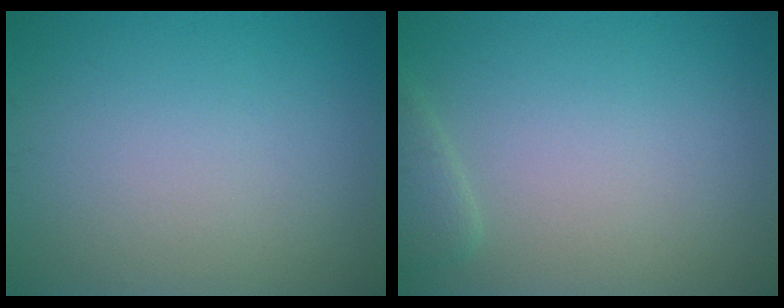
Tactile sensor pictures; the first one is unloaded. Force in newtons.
{"total": 1.5, "press": 1.5, "slide": 0.1}